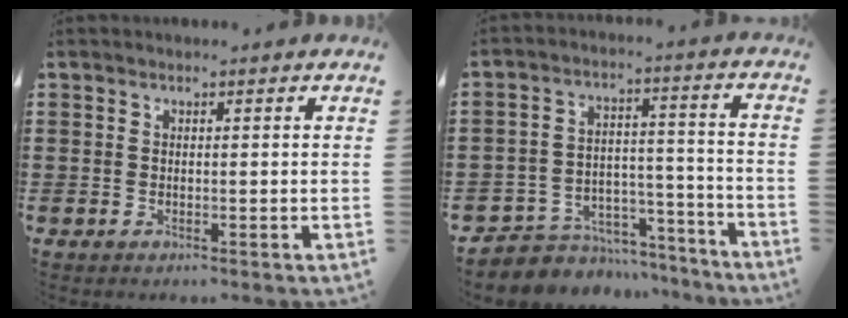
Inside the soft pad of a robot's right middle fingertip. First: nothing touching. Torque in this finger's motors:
{"motor_torque": [0.27, 0.00, 0.13, 0.01]}